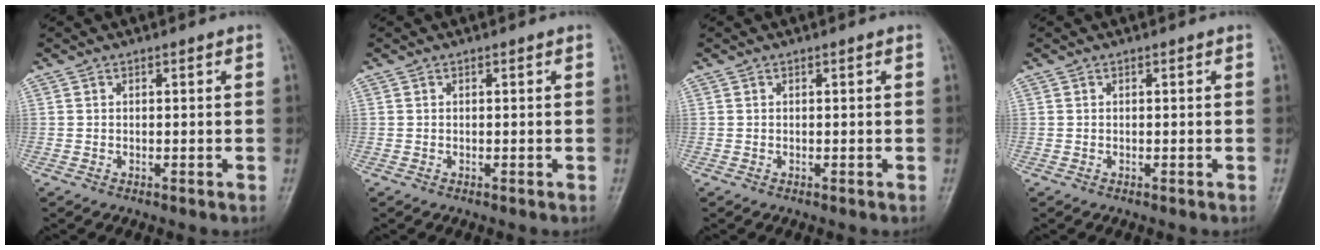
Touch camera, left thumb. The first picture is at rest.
{"total": 0.0}
{"total": 0.0}
{"total": 0.0}